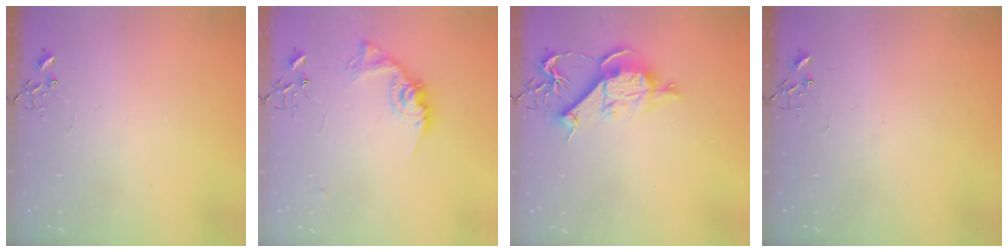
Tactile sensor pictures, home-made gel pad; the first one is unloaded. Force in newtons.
{"total": 12.6, "press": 12.6, "slide": 0.5}
{"total": 9.9, "press": 9.9, "slide": 0.6}
{"total": 0.0}